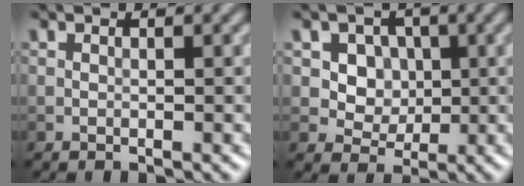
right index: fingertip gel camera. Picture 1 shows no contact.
{"total": 4.8, "force": [1.3, 4.1, 2.2], "torque": [-0.038, -0.007, 0.027]}